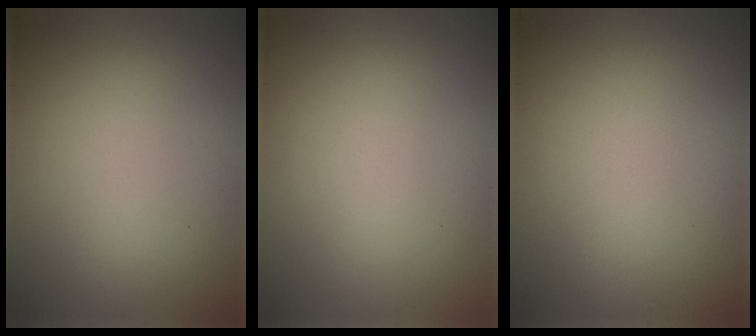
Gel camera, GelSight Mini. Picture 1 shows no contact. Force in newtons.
{"total": 0.0}
{"total": 0.0}